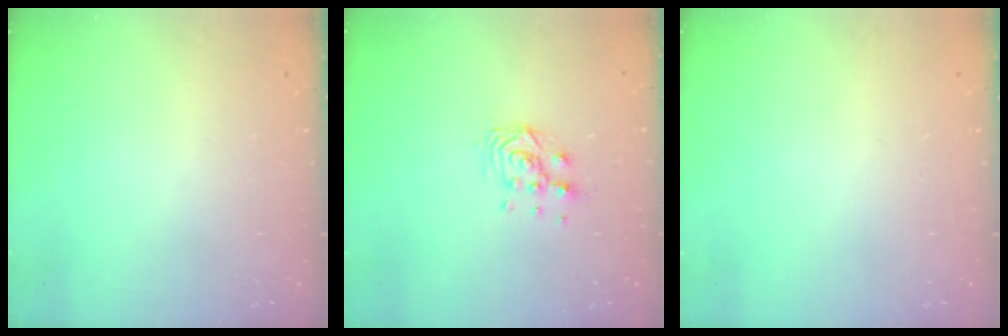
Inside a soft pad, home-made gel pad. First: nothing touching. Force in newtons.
{"total": 7.3, "press": 7.2, "slide": 0.6}
{"total": 0.0}